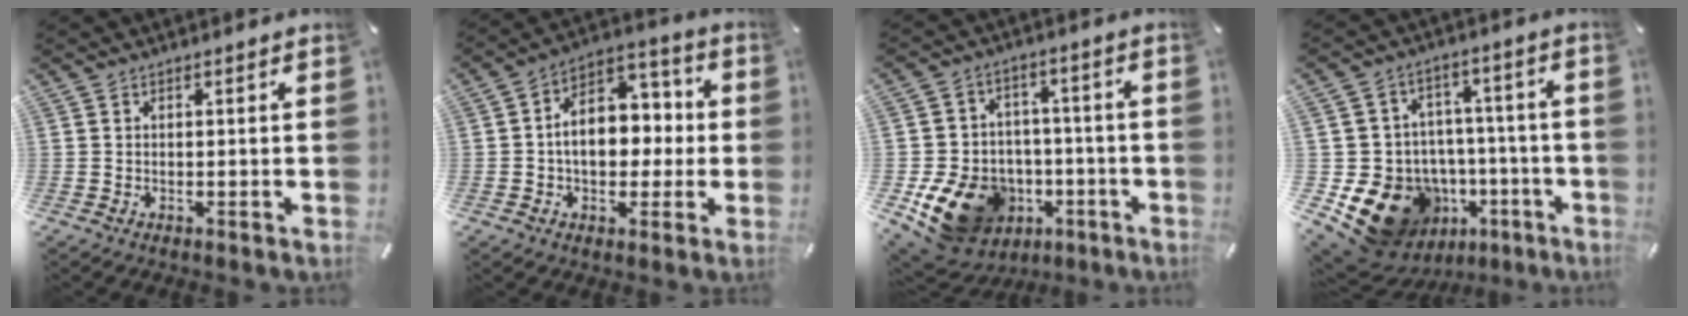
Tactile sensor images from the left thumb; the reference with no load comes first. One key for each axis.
{"total": 11.9, "fx": -0.9, "fy": 8.8, "fz": 8.0, "tx": -0.121, "ty": 0.002, "tz": -0.017}
{"total": 16.2, "fx": -5.7, "fy": 13.2, "fz": 7.5, "tx": -0.134, "ty": 0.027, "tz": -0.081}
{"total": 16.6, "fx": -7.3, "fy": 13.2, "fz": 6.9, "tx": -0.120, "ty": 0.041, "tz": -0.099}